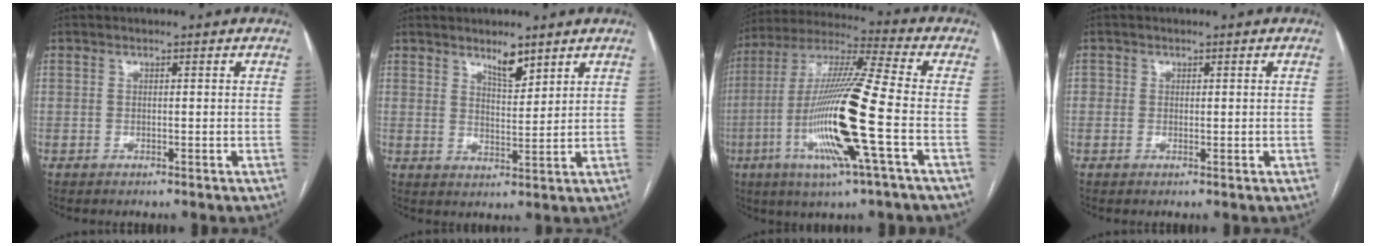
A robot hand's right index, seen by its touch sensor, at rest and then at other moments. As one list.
[{"total": 4.1, "force": [3.3, 1.0, 2.3], "torque": [-0.042, -0.007, 0.059]}, {"total": 18.5, "force": [-4.9, -0.1, 17.8], "torque": [-0.363, -0.014, -0.099]}, {"total": 1.4, "force": [0.0, 1.2, 0.7], "torque": [-0.011, 0.002, 0.002]}]